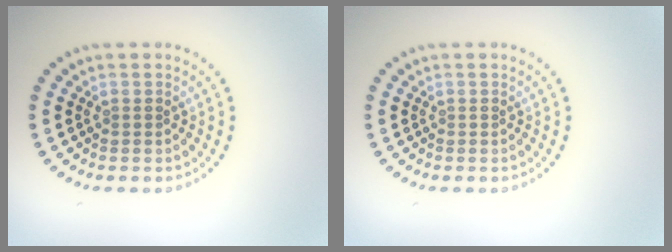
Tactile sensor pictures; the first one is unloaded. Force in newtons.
{"total": 0.0}